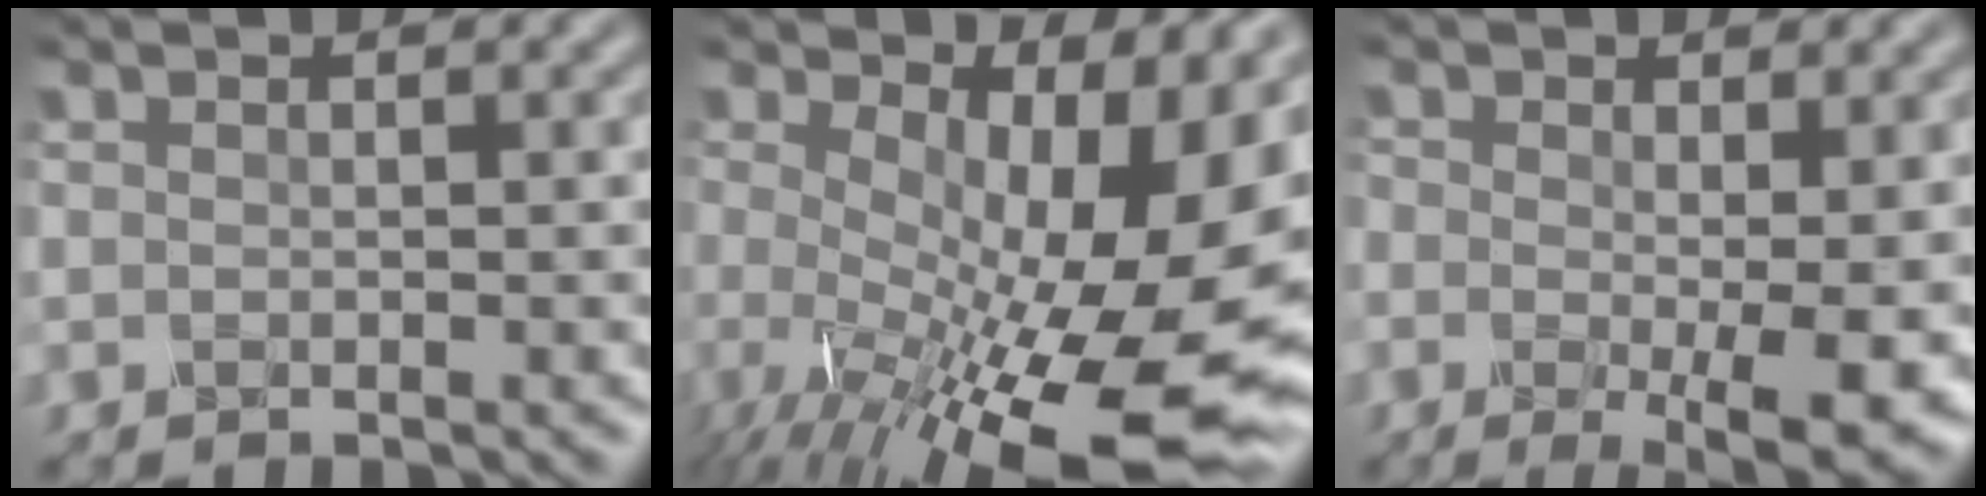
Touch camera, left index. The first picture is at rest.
{"total": 18.9, "force": [-1.9, 8.2, 16.9], "torque": [-0.229, -0.039, -0.007]}
{"total": 6.3, "force": [-1.0, 2.4, 5.7], "torque": [-0.097, -0.017, -0.017]}